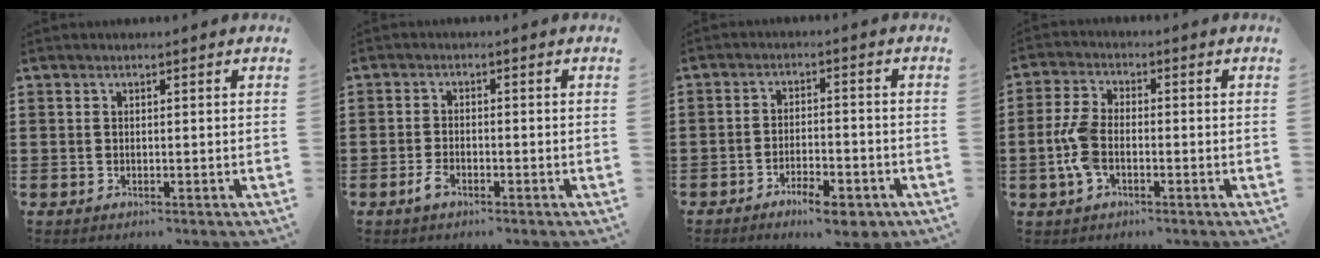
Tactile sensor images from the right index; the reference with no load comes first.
{"total": 2.3, "force": [-1.3, 0.9, 1.6], "torque": [-0.045, -0.004, -0.029]}
{"total": 4.8, "force": [-3.9, 0.8, 2.7], "torque": [-0.049, 0.000, -0.071]}
{"total": 6.3, "force": [-1.5, 3.5, 5.0], "torque": [-0.131, -0.004, -0.036]}